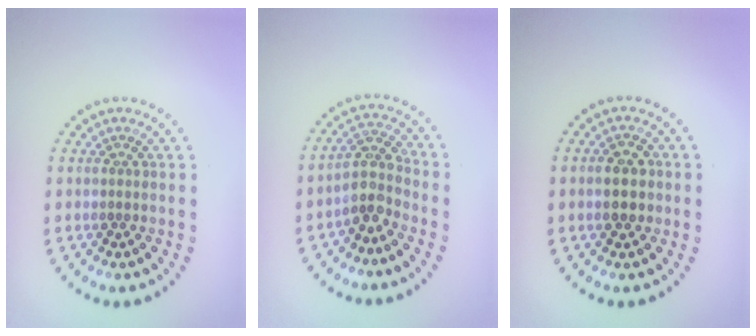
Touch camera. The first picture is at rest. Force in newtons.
{"total": 3.2, "press": 2.5, "slide": 2.0}
{"total": 2.7, "press": 2.7, "slide": 0.2}